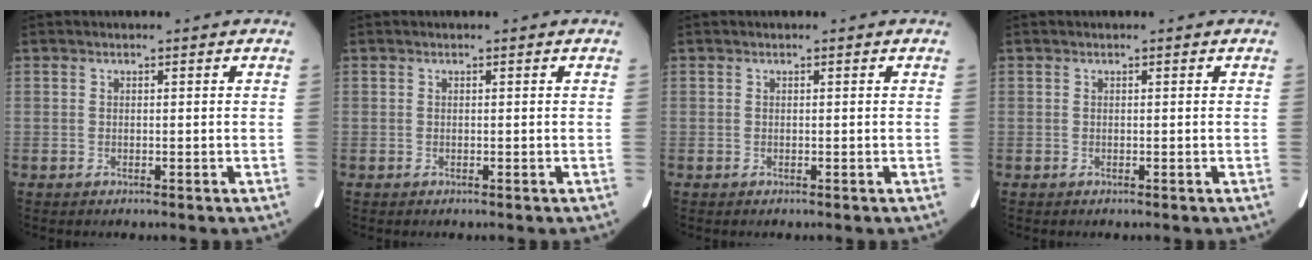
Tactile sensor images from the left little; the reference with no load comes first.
{"total": 0.0}
{"total": 0.0}
{"total": 0.0}